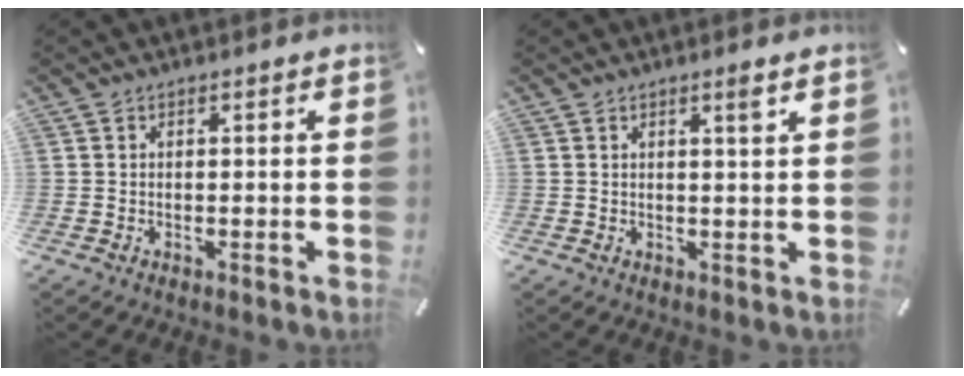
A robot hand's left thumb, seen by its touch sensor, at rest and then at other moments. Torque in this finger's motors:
{"motor_torque": [0.23, 0.17, -0.03, 0.00, 0.11]}